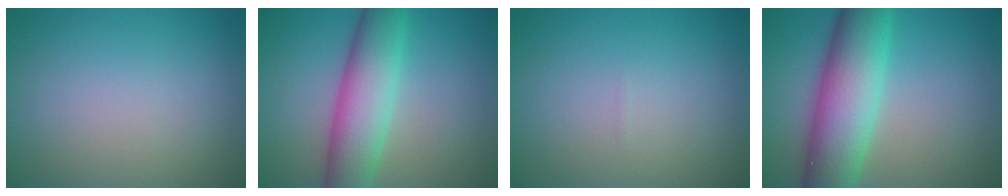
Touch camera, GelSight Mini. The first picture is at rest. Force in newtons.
{"total": 7.5, "press": 7.5, "slide": 0.1}
{"total": 0.0}
{"total": 9.9, "press": 9.9, "slide": 0.3}